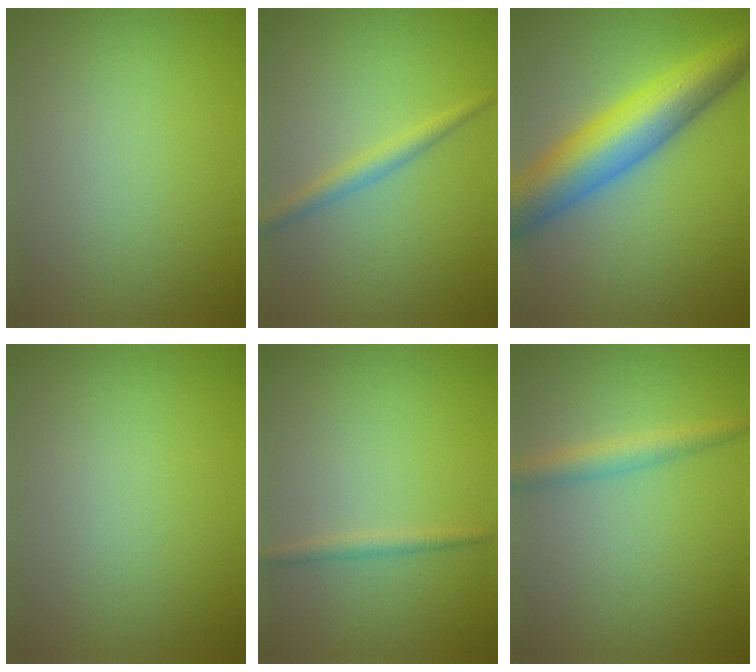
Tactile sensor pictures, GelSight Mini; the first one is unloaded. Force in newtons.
{"total": 1.9, "press": 1.9, "slide": 0.1}
{"total": 9.9, "press": 9.9, "slide": 0.3}
{"total": 0.0}
{"total": 1.1, "press": 1.1, "slide": 0.1}
{"total": 2.4, "press": 2.4, "slide": 0.1}